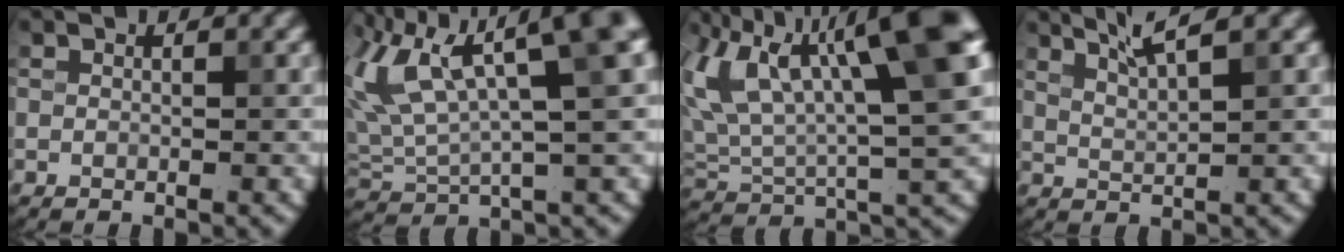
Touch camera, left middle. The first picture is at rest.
{"total": 11.5, "force": [4.2, 4.0, 9.9], "torque": [-0.185, 0.018, 0.082]}
{"total": 14.8, "force": [5.2, 5.4, 12.7], "torque": [-0.236, 0.020, 0.095]}
{"total": 3.0, "force": [1.9, 0.4, 2.3], "torque": [-0.037, 0.013, 0.033]}